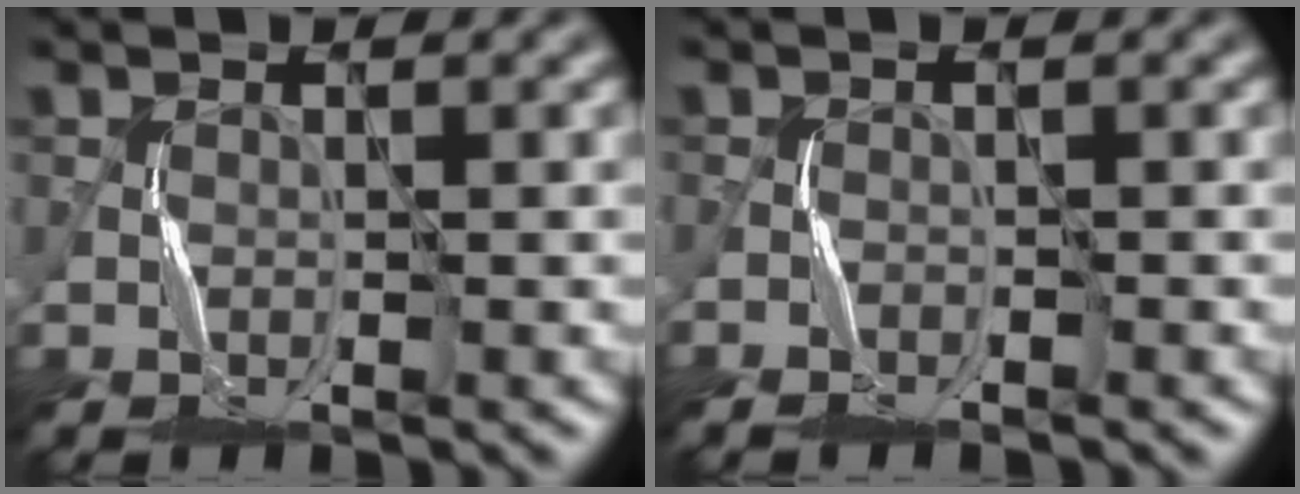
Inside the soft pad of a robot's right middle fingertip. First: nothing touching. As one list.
[{"total": 1.2, "force": [-1.2, -0.1, 0.1], "torque": [-0.007, -0.002, -0.024]}]